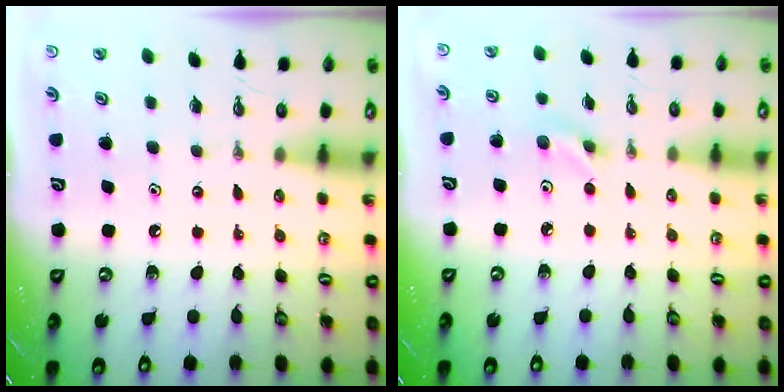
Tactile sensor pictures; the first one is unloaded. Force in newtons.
{"total": 3.9, "press": 3.7, "slide": 1.3}